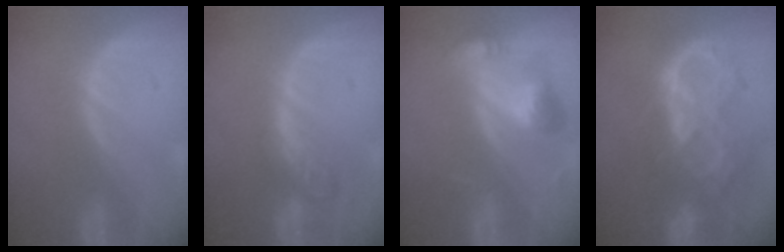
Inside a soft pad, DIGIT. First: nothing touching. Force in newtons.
{"total": 5.4, "press": 5.0, "slide": 2.1}
{"total": 6.5, "press": 6.0, "slide": 2.5}
{"total": 10.4, "press": 8.9, "slide": 5.4}